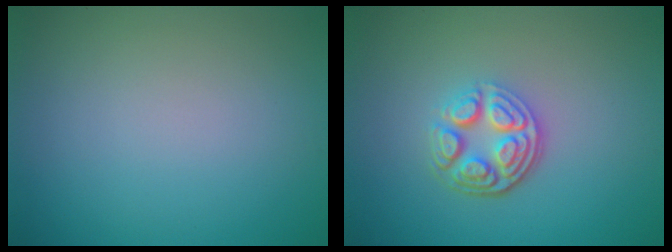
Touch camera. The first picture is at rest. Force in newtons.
{"total": 4.3, "press": 3.3, "slide": 2.7}